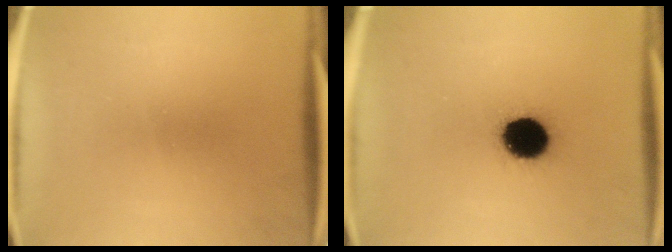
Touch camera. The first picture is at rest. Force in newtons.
{"total": 13.3}